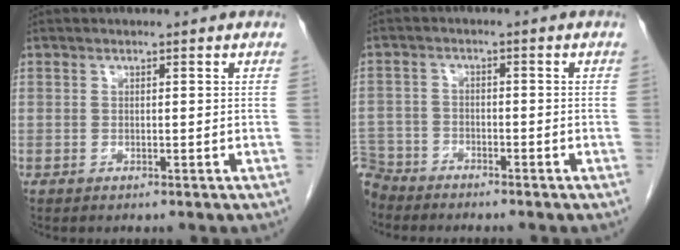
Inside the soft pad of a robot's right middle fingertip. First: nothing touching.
{"total": 6.5, "force": [-6.0, 2.5, 0.2], "torque": [-0.006, -0.006, -0.115]}